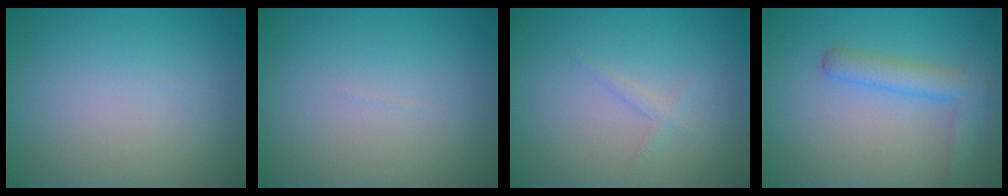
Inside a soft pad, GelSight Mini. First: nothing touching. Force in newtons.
{"total": 0.0}
{"total": 0.9, "press": 0.9, "slide": 0.1}
{"total": 3.3, "press": 3.3, "slide": 0.1}